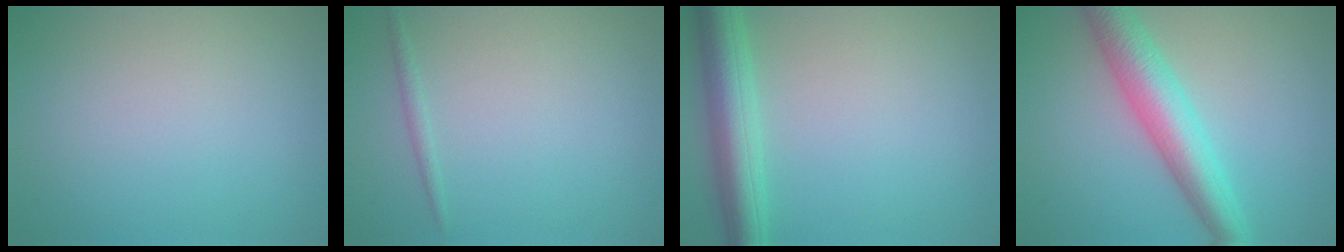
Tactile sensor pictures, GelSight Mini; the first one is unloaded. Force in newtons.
{"total": 0.8, "press": 0.8, "slide": 0.1}
{"total": 5.2, "press": 5.2, "slide": 0.2}
{"total": 6.0, "press": 6.0, "slide": 0.0}